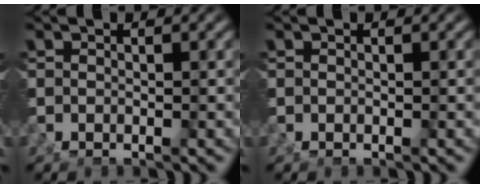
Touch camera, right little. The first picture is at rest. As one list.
[{"total": 0.0}]